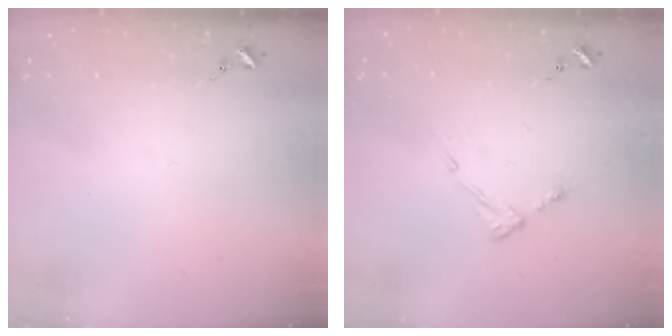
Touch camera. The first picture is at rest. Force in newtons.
{"total": 5.2, "press": 5.1, "slide": 0.6}